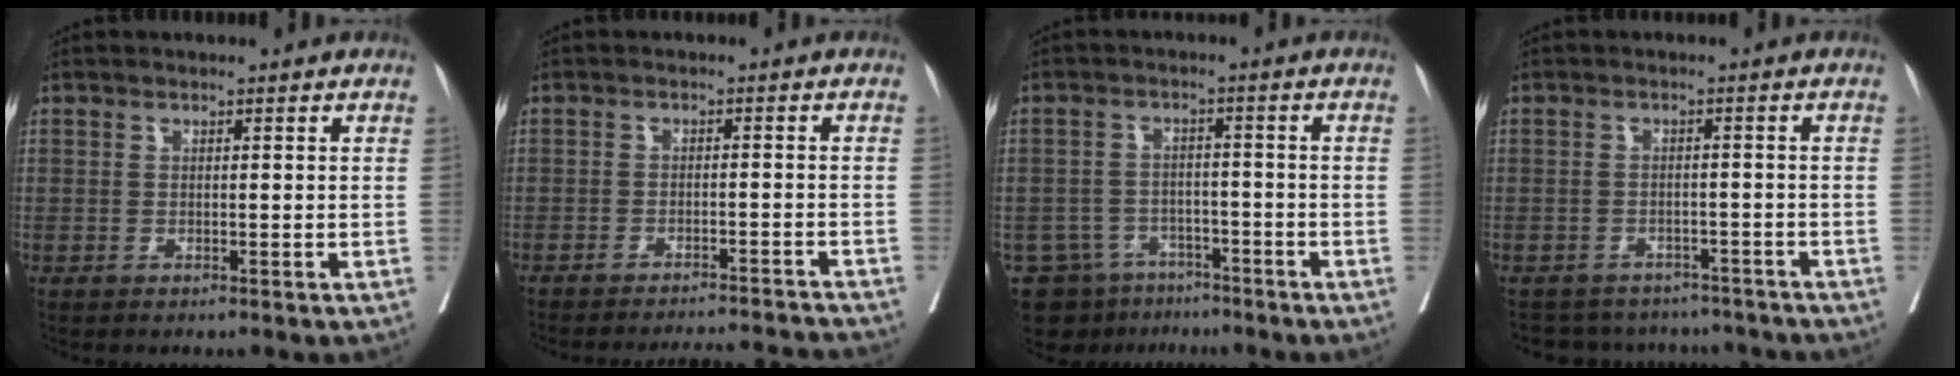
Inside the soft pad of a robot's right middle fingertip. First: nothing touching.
{"total": 10.0, "force": [-9.9, 0.1, 1.3], "torque": [-0.007, 0.011, -0.117]}
{"total": 7.6, "force": [-5.4, 5.2, 1.1], "torque": [-0.019, 0.018, -0.076]}
{"total": 9.0, "force": [-8.2, 3.6, 0.5], "torque": [-0.004, 0.018, -0.094]}